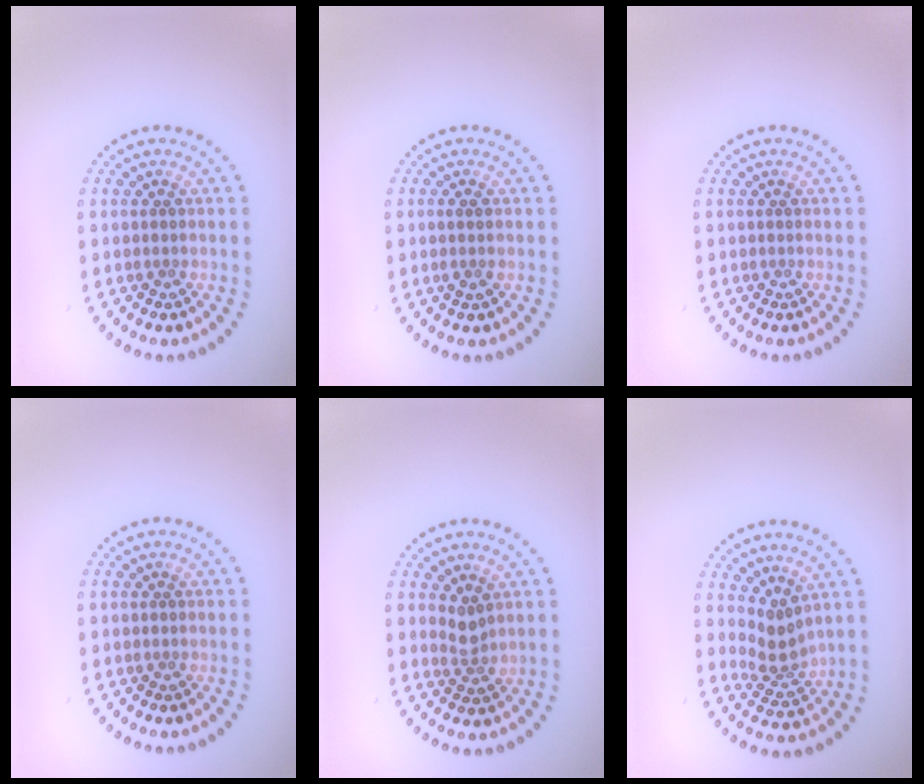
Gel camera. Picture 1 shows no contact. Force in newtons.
{"total": 1.1, "press": 1.0, "slide": 0.4}
{"total": 0.0}
{"total": 0.0}
{"total": 1.6, "press": 1.2, "slide": 1.0}
{"total": 2.5, "press": 1.8, "slide": 1.7}